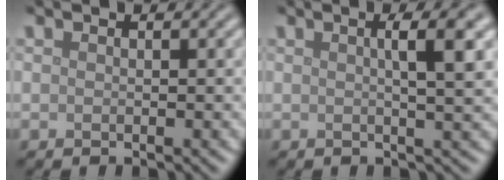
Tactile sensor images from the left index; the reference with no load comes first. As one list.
[{"total": 4.2, "force": [1.0, 0.9, 4.0], "torque": [-0.050, 0.008, 0.011]}]